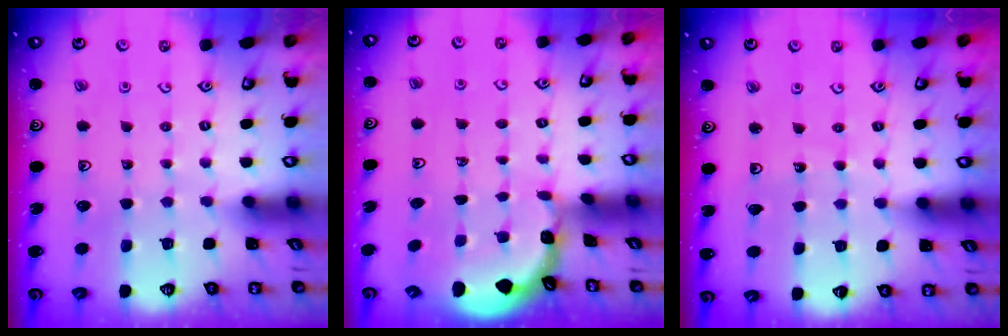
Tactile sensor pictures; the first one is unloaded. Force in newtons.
{"total": 1.1, "press": 1.1, "slide": 0.2}
{"total": 3.5, "press": 3.5, "slide": 0.4}